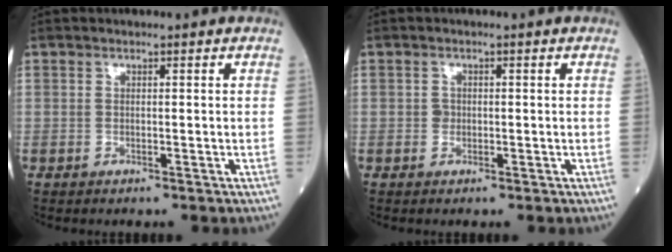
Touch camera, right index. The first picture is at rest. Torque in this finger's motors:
{"motor_torque": [-0.09, -0.02, -0.03, 0.00]}